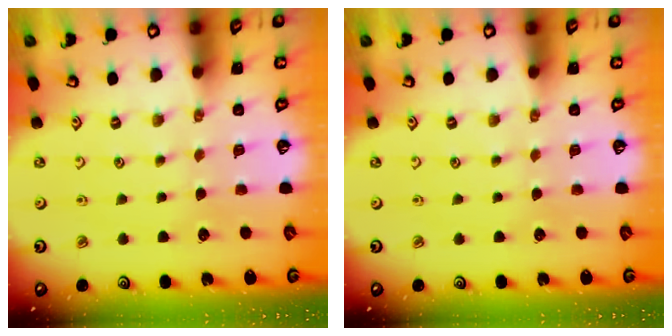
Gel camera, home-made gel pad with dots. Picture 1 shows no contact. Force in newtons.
{"total": 0.0}